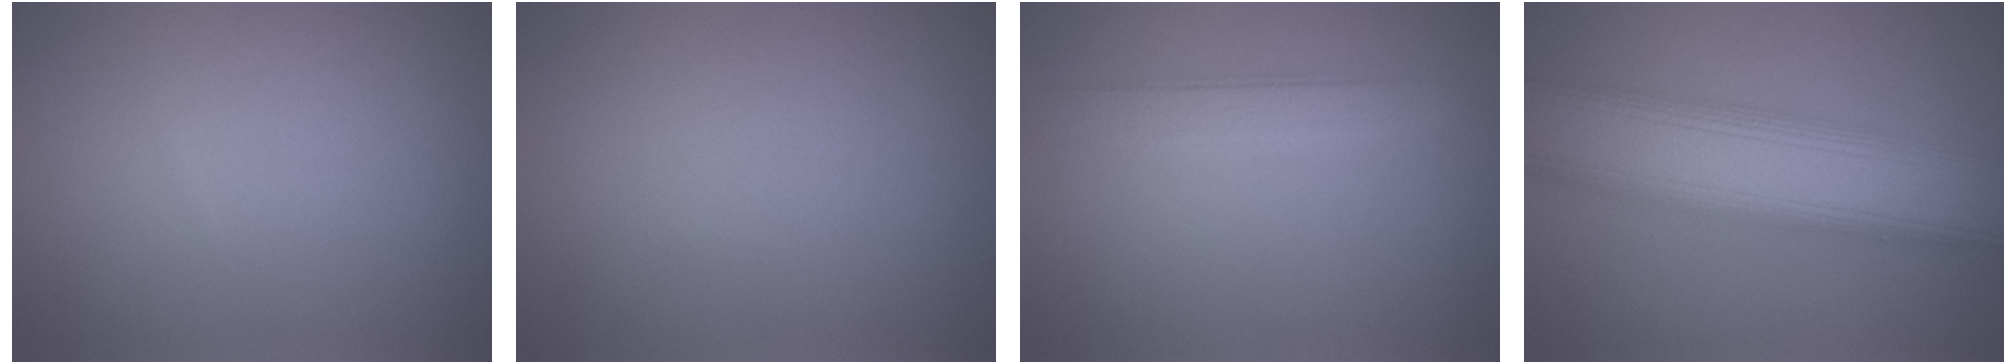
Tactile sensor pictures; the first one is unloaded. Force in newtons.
{"total": 0.0}
{"total": 2.4, "press": 2.4, "slide": 0.2}
{"total": 11.1, "press": 11.1, "slide": 0.2}